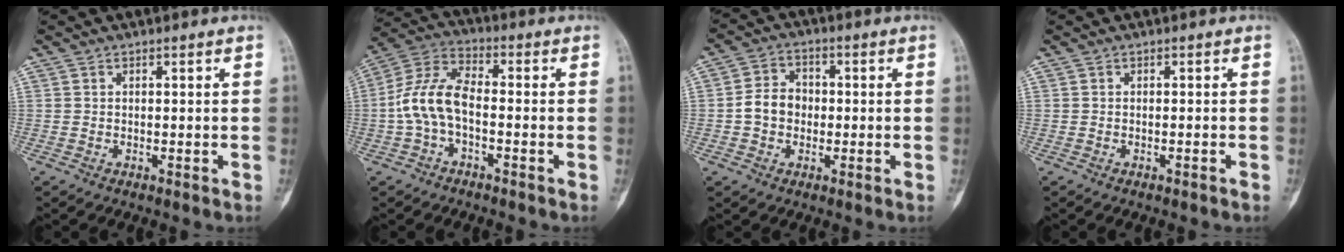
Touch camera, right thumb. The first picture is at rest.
{"total": 9.7, "force": [-1.8, 5.1, 8.1], "torque": [-0.166, 0.036, -0.046]}
{"total": 6.3, "force": [-0.7, 5.2, 3.5], "torque": [-0.044, 0.021, -0.021]}
{"total": 0.7, "force": [-0.5, 0.0, 0.5], "torque": [-0.017, 0.005, -0.003]}